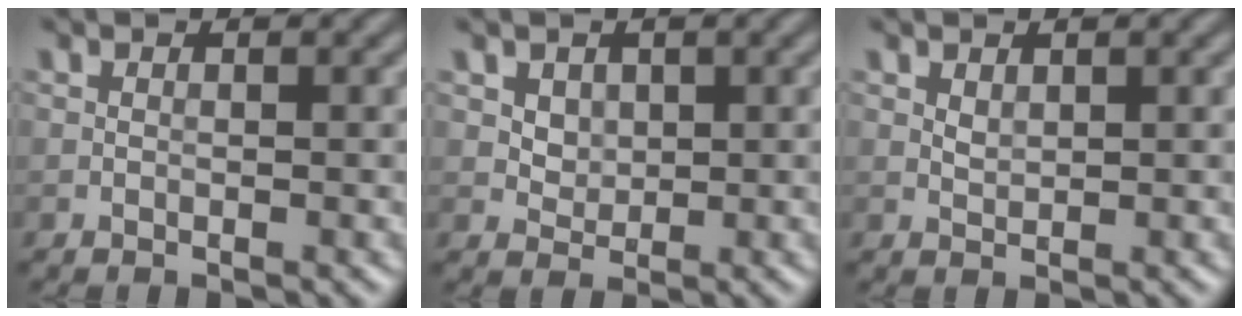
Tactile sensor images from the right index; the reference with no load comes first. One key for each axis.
{"total": 2.1, "fx": 1.0, "fy": 1.7, "fz": 0.9, "tx": -0.020, "ty": -0.006, "tz": 0.034}
{"total": 0.8, "fx": 0.5, "fy": 0.4, "fz": 0.5, "tx": -0.014, "ty": -0.001, "tz": 0.013}